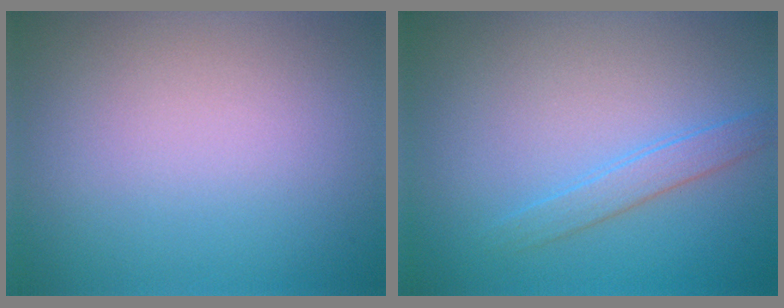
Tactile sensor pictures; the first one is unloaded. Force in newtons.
{"total": 1.7, "press": 1.7, "slide": 0.1}